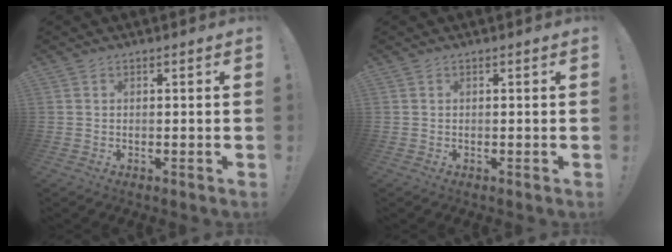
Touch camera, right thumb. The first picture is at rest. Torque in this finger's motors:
{"motor_torque": [-0.18, 0.04, 0.09, 0.23, -0.02]}